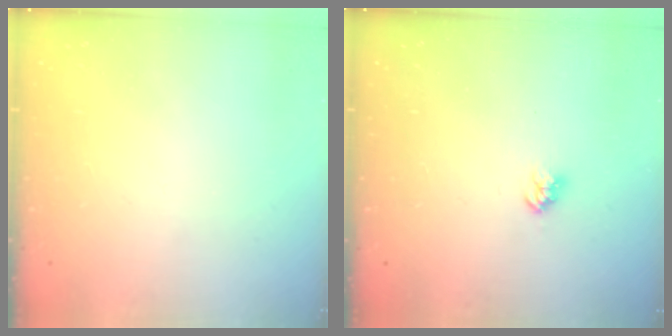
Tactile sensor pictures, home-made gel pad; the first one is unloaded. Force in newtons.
{"total": 3.0, "press": 3.0, "slide": 0.3}